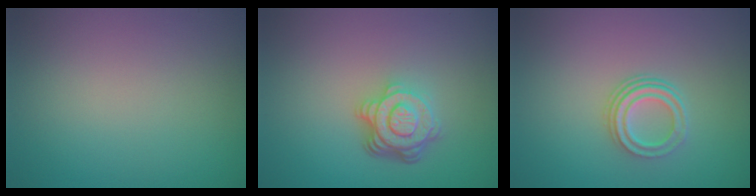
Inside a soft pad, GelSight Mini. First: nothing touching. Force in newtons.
{"total": 5.0, "press": 3.6, "slide": 3.6}
{"total": 3.0, "press": 2.2, "slide": 2.1}